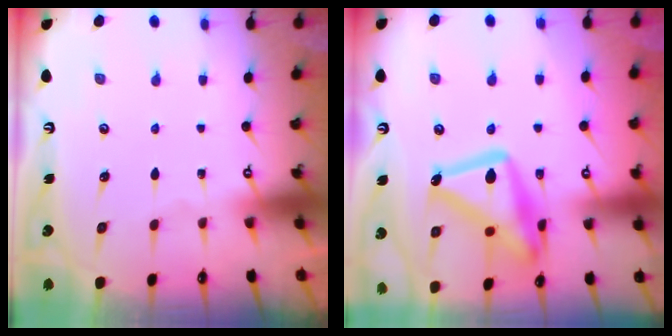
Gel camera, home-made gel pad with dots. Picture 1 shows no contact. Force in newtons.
{"total": 20.6, "press": 20.6, "slide": 1.5}